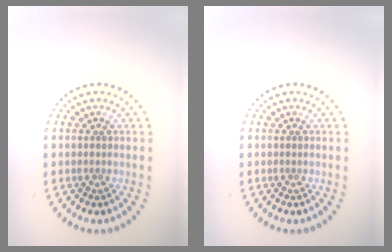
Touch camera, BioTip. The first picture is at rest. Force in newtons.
{"total": 0.0}